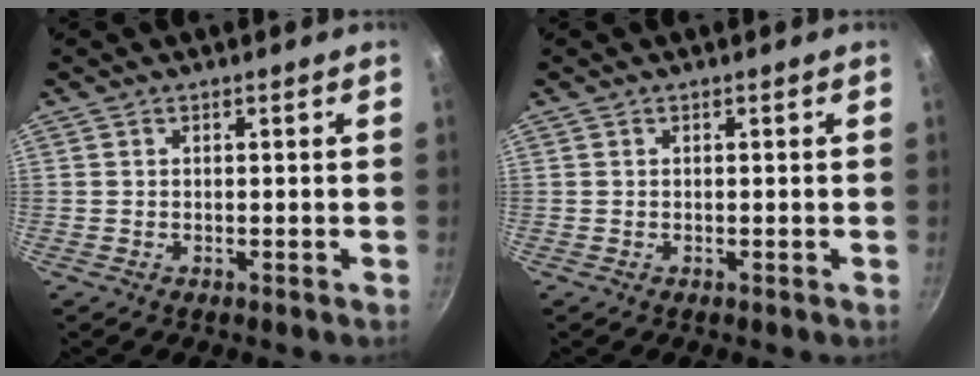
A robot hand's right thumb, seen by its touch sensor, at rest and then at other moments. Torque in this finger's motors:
{"motor_torque": [-0.05, 0.05, -0.26, 0.26, 0.02]}